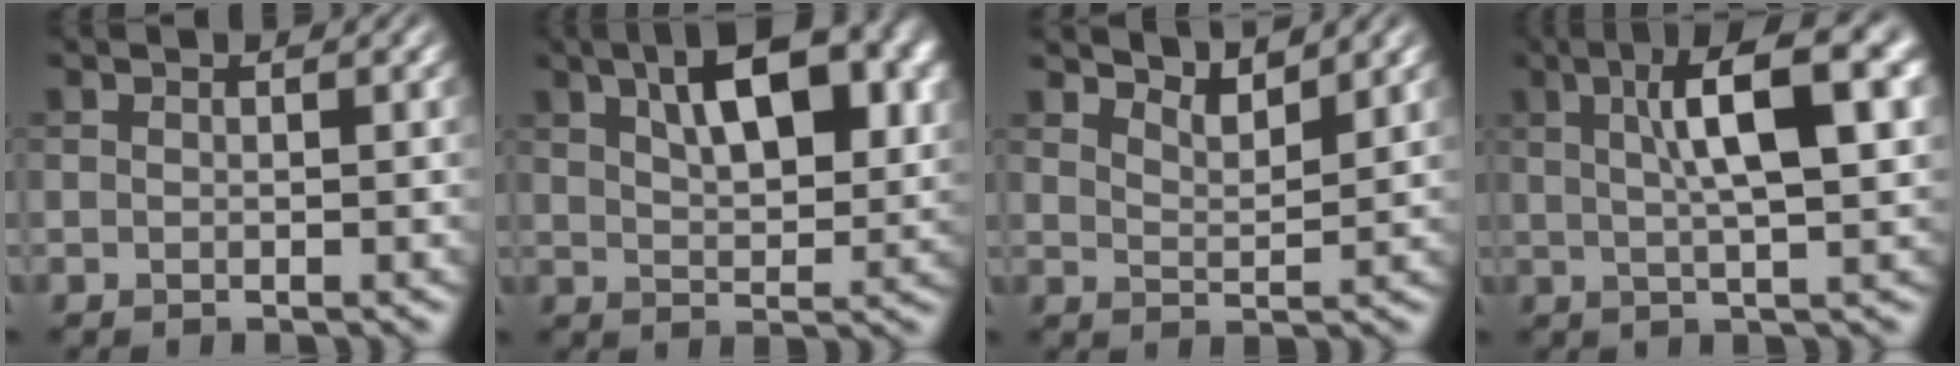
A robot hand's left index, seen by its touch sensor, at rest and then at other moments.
{"total": 9.8, "force": [4.2, 4.2, 7.8], "torque": [-0.118, 0.015, 0.064]}
{"total": 3.1, "force": [2.9, 0.3, 0.9], "torque": [-0.009, -0.002, 0.046]}
{"total": 9.6, "force": [3.1, 2.4, 8.8], "torque": [-0.124, 0.019, 0.042]}